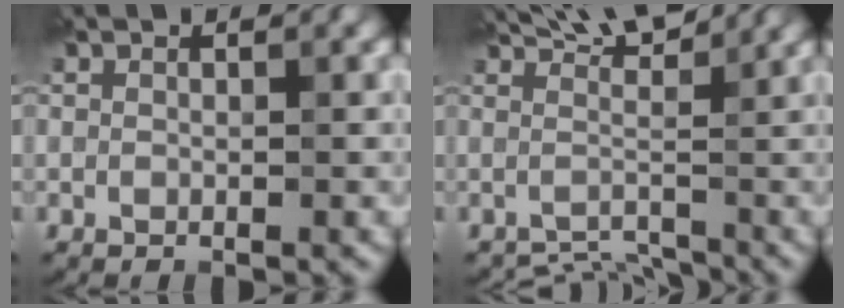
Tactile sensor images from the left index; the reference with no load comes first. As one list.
[{"total": 3.8, "force": [1.8, 1.2, 3.1], "torque": [-0.046, 0.002, 0.026]}]